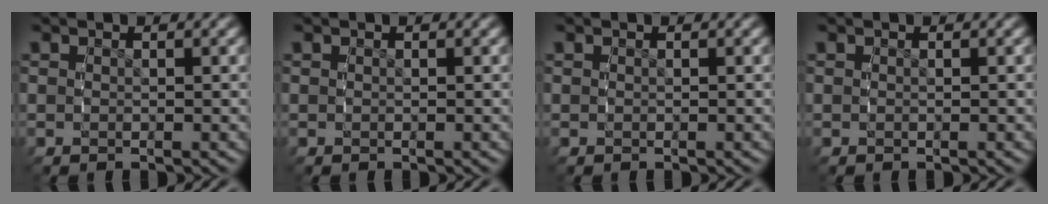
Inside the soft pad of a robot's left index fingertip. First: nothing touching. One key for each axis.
{"total": 0.0}
{"total": 0.0}
{"total": 0.0}